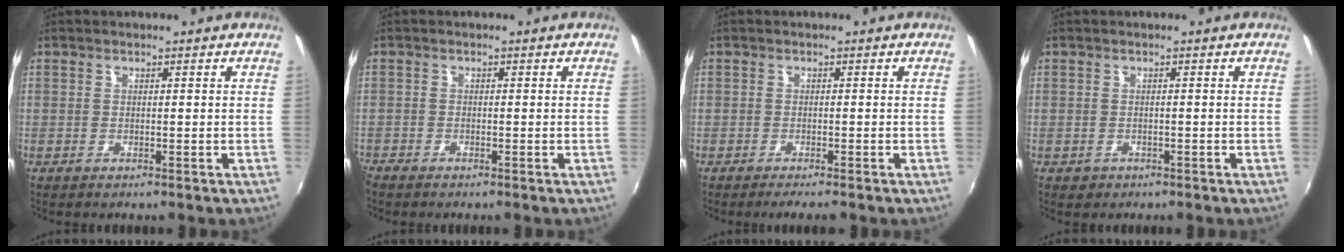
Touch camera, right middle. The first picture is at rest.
{"total": 1.7, "force": [-1.6, 0.5, 0.2], "torque": [-0.011, -0.007, -0.036]}
{"total": 2.0, "force": [-1.8, 0.1, 0.9], "torque": [-0.026, -0.007, -0.036]}
{"total": 1.6, "force": [-0.8, 1.4, 0.4], "torque": [-0.011, -0.003, -0.010]}